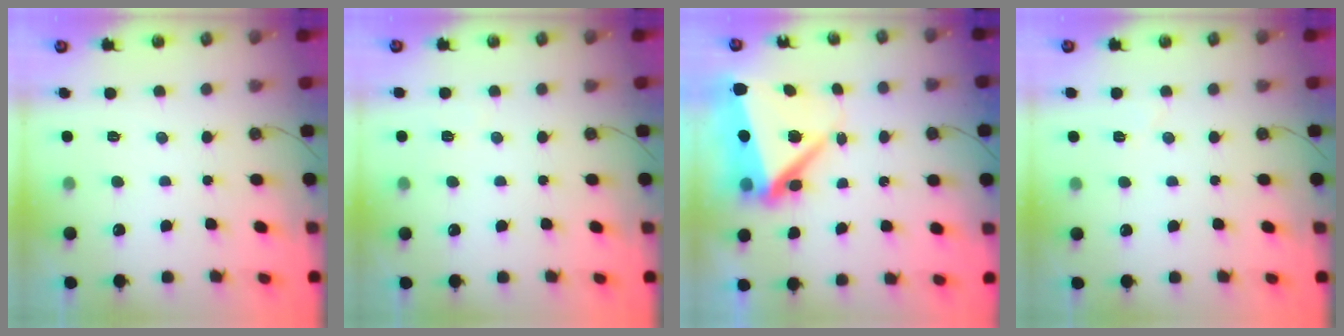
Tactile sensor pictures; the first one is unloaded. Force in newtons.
{"total": 2.1, "press": 2.1, "slide": 0.5}
{"total": 11.9, "press": 11.6, "slide": 2.5}
{"total": 2.9, "press": 2.4, "slide": 1.7}